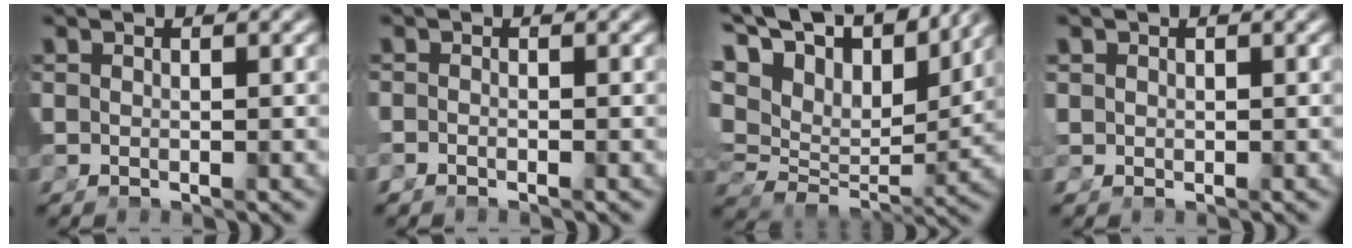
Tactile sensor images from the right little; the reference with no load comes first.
{"total": 1.0, "force": [-0.8, 0.2, 0.6], "torque": [-0.014, -0.002, -0.015]}
{"total": 12.6, "force": [6.9, 6.9, 8.0], "torque": [-0.138, 0.014, 0.101]}
{"total": 1.7, "force": [0.0, 1.4, 0.9], "torque": [-0.034, -0.008, 0.005]}